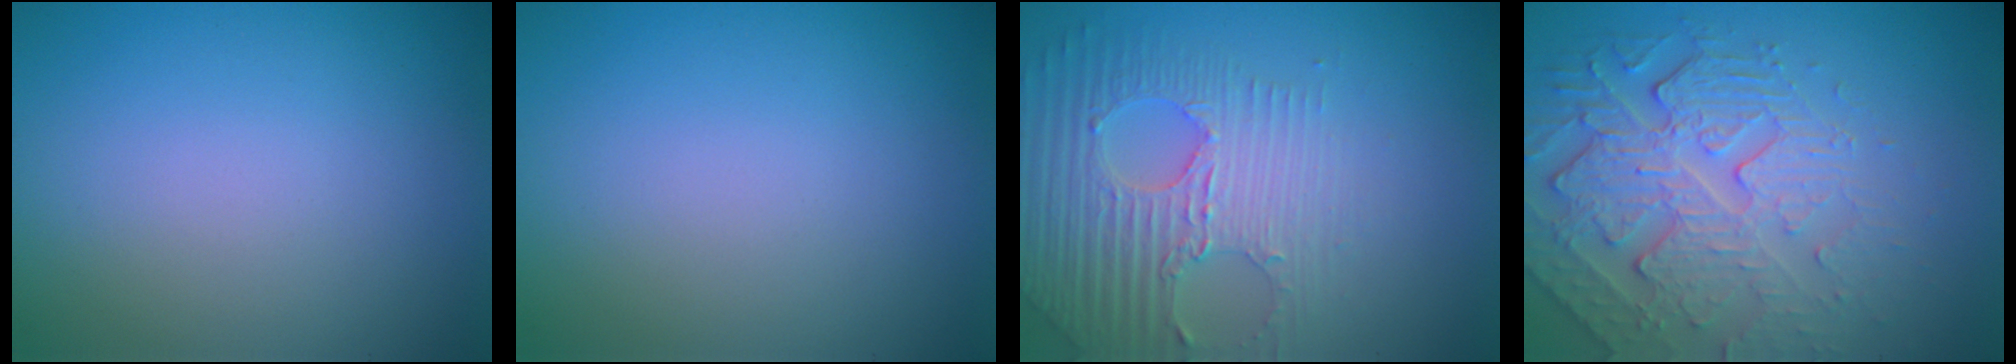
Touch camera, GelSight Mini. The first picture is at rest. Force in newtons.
{"total": 0.0}
{"total": 5.2, "press": 4.5, "slide": 2.5}
{"total": 5.0, "press": 4.5, "slide": 2.1}